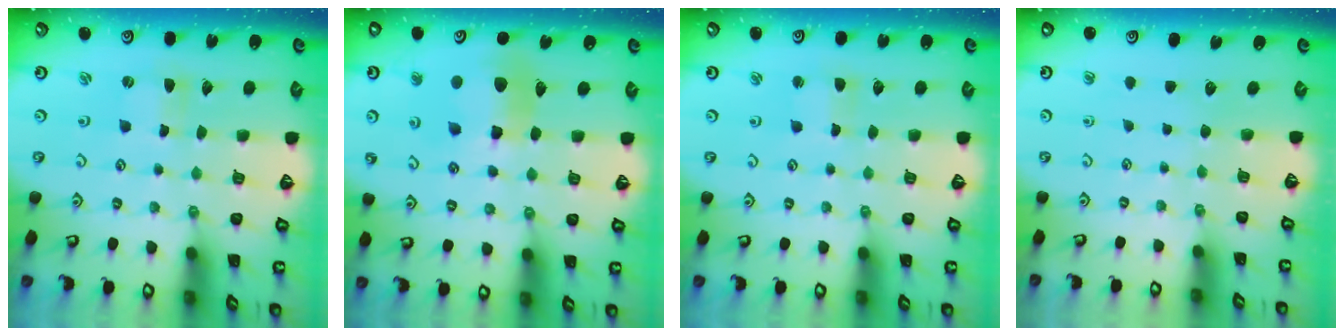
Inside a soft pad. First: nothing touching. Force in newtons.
{"total": 11.8, "press": 11.7, "slide": 1.7}
{"total": 3.0, "press": 3.0, "slide": 0.6}
{"total": 0.0}